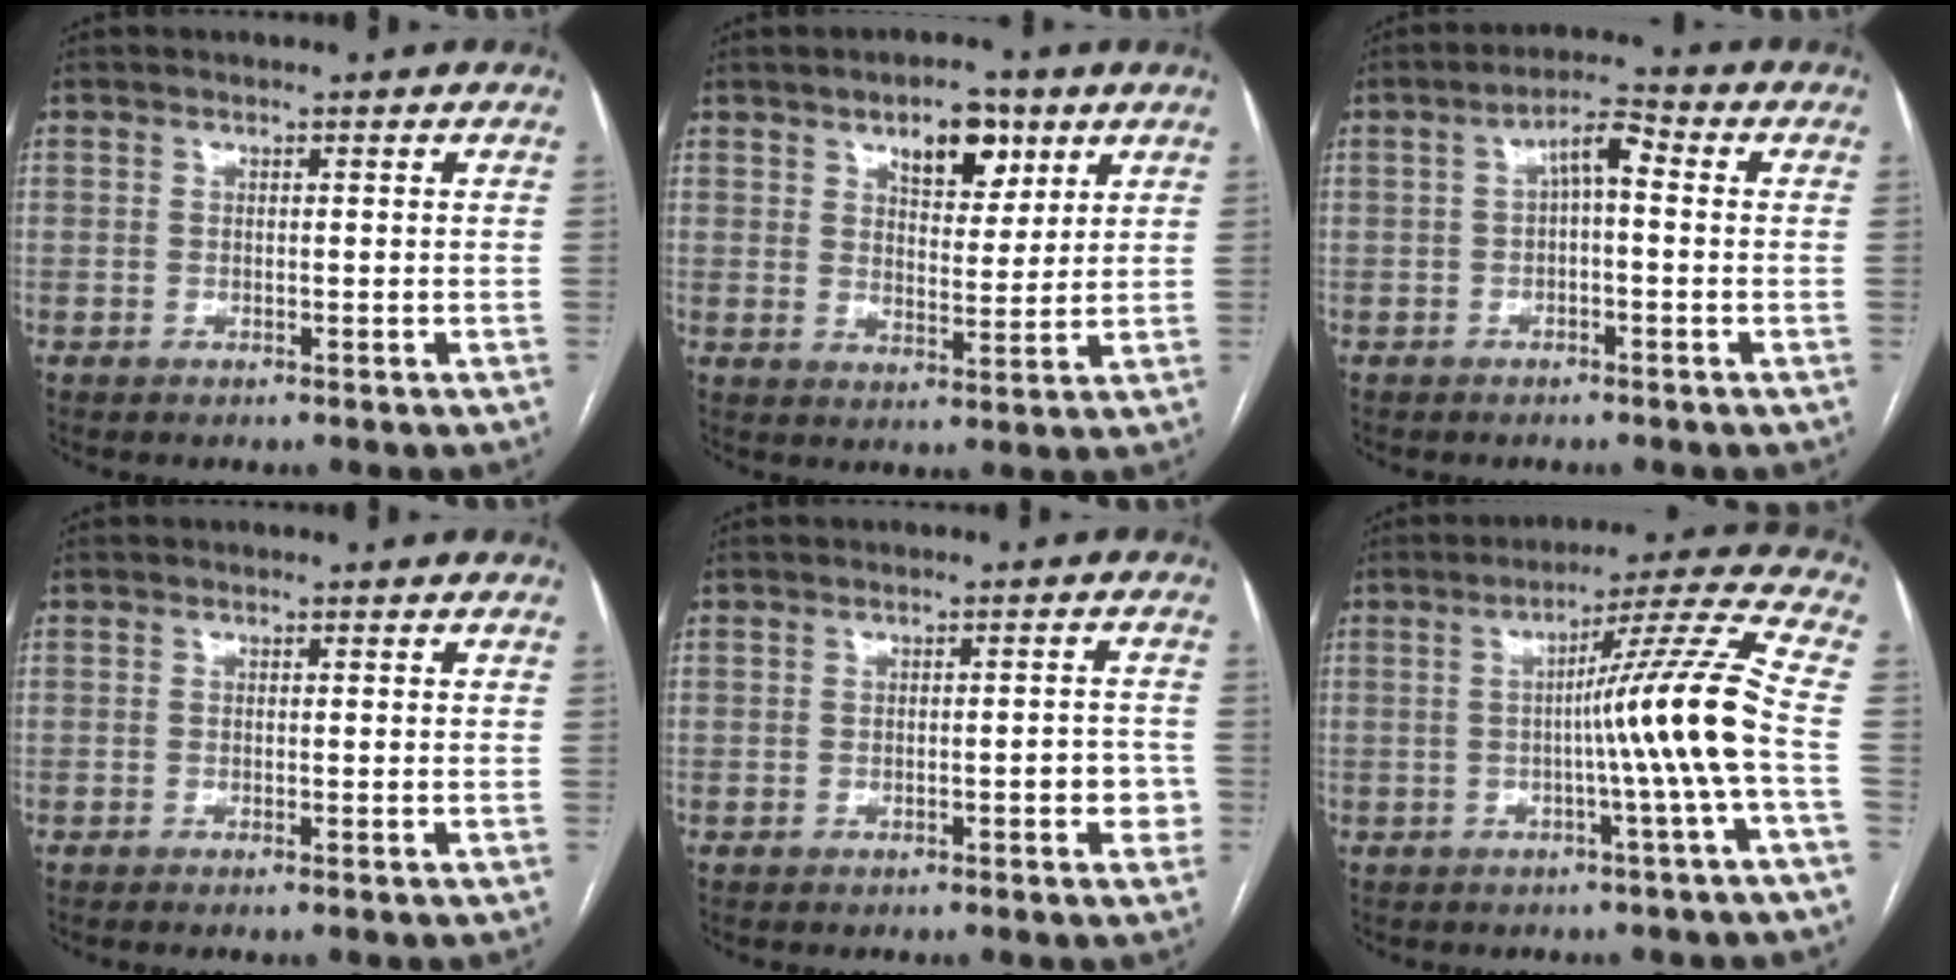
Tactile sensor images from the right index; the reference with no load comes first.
{"total": 7.7, "force": [4.4, 3.5, 5.2], "torque": [-0.077, 0.005, 0.069]}
{"total": 4.7, "force": [0.4, 1.4, 4.4], "torque": [-0.076, 0.023, 0.005]}
{"total": 0.6, "force": [-0.4, -0.1, 0.4], "torque": [-0.010, 0.000, -0.007]}
{"total": 3.3, "force": [-1.0, 1.0, 3.0], "torque": [-0.031, 0.006, -0.012]}
{"total": 11.6, "force": [-1.9, -2.9, 11.1], "torque": [-0.162, 0.006, -0.028]}